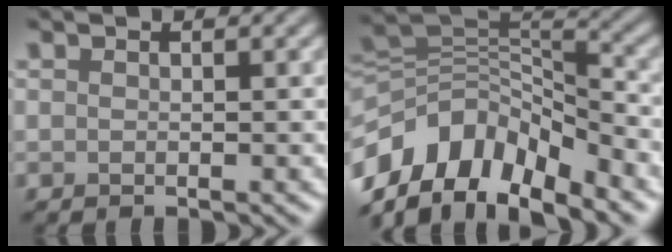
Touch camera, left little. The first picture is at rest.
{"total": 11.6, "force": [-6.7, 6.2, 7.1], "torque": [-0.133, 0.017, -0.130]}